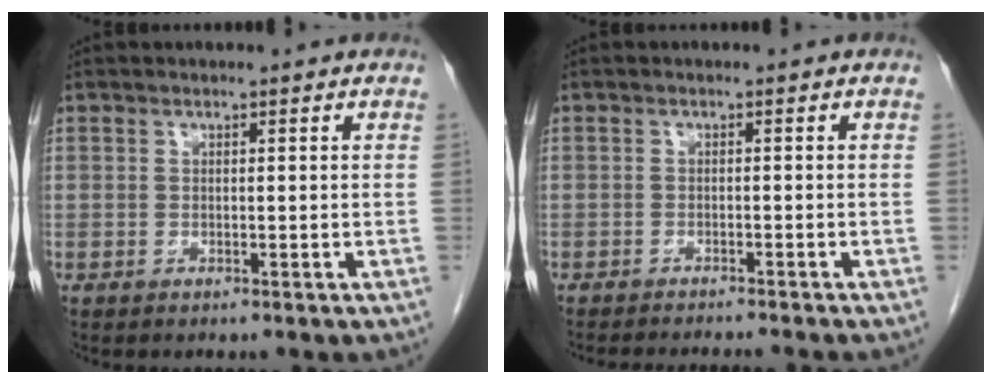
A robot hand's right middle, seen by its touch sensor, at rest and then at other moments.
{"total": 7.2, "force": [-6.7, -0.3, 2.8], "torque": [-0.019, -0.016, -0.091]}